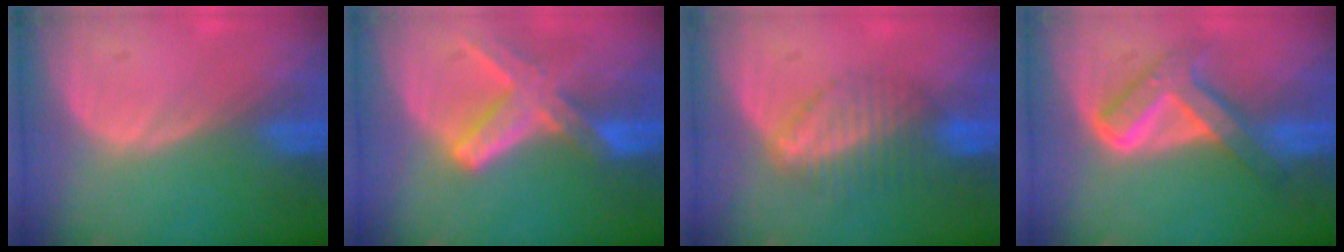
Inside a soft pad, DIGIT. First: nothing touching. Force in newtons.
{"total": 8.3, "press": 7.3, "slide": 4.0}
{"total": 7.0, "press": 6.0, "slide": 3.6}
{"total": 6.9, "press": 6.8, "slide": 0.7}